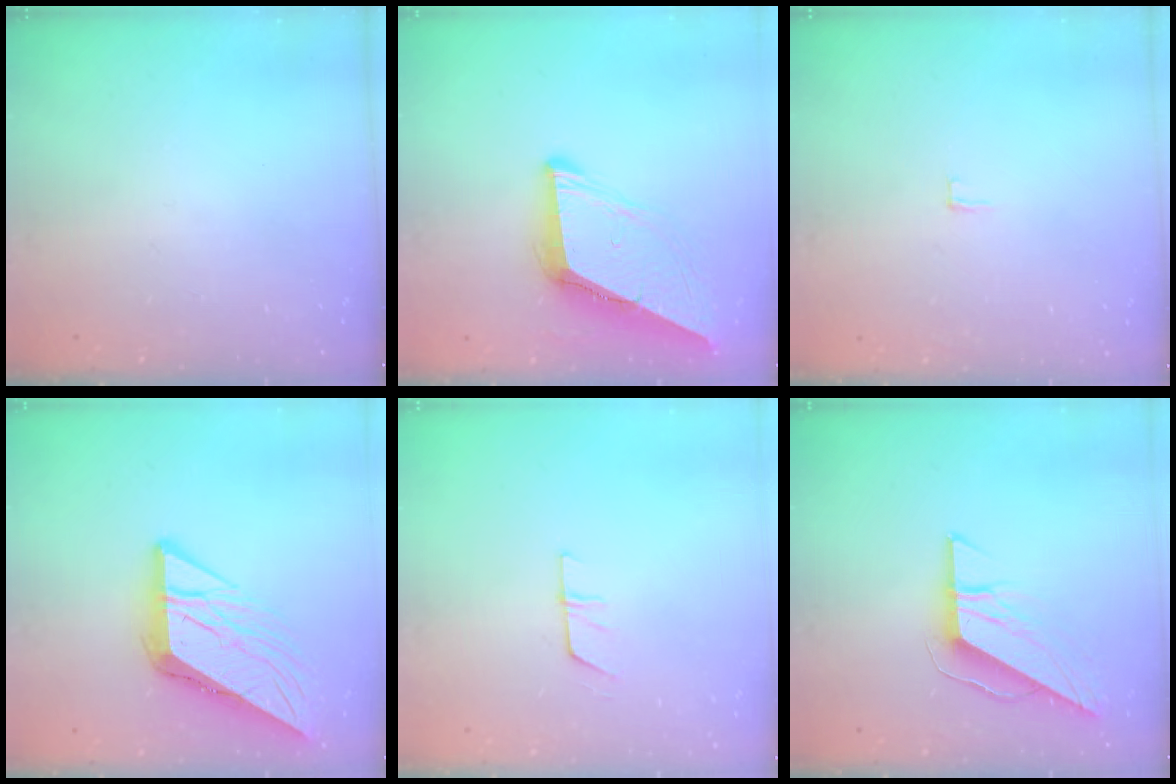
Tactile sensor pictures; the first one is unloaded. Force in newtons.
{"total": 9.4, "press": 9.3, "slide": 1.1}
{"total": 2.0, "press": 2.0, "slide": 0.2}
{"total": 11.2, "press": 11.2, "slide": 1.1}
{"total": 5.4, "press": 5.4, "slide": 0.4}
{"total": 8.3, "press": 8.3, "slide": 0.7}